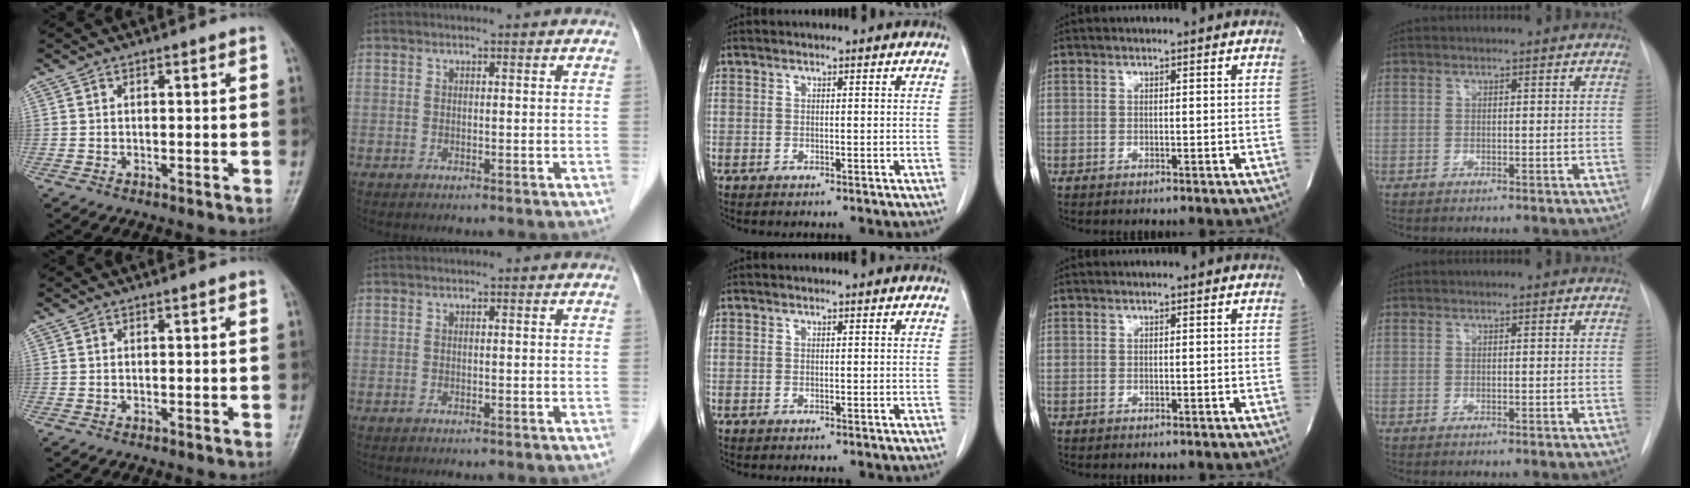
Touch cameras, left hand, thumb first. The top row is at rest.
{}